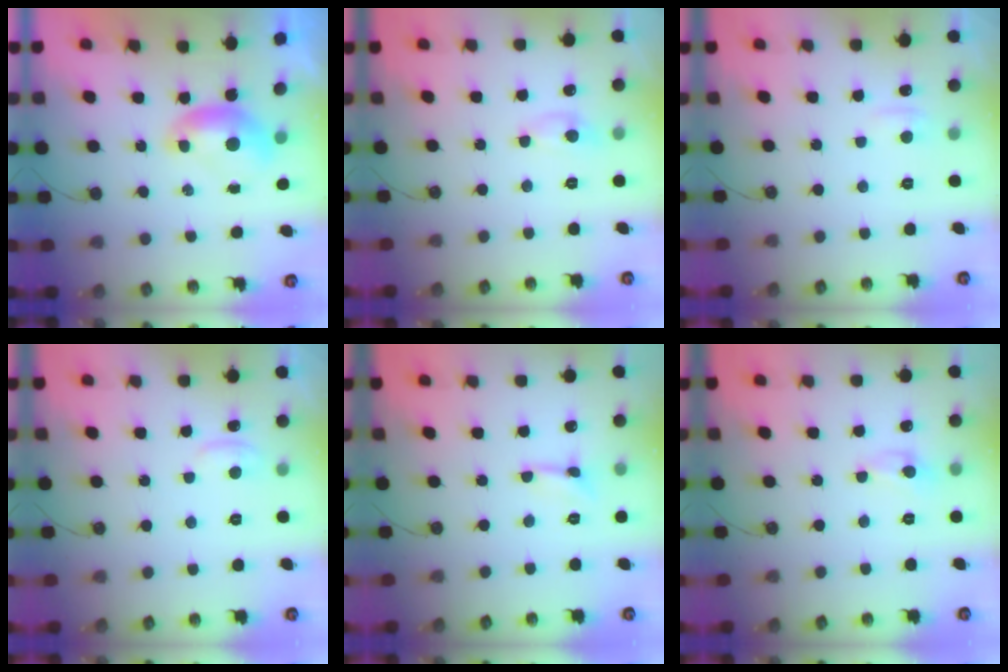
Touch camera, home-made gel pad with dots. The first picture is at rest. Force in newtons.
{"total": 0.7, "press": 0.5, "slide": 0.4}
{"total": 1.2, "press": 1.0, "slide": 0.7}
{"total": 2.1, "press": 2.0, "slide": 0.5}
{"total": 0.0}
{"total": 0.0}